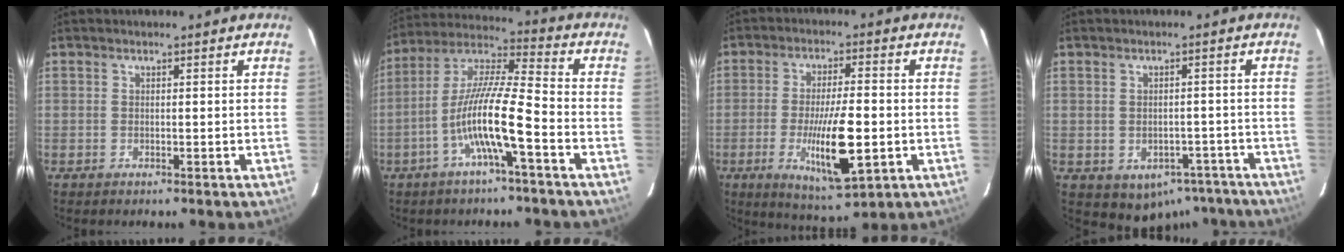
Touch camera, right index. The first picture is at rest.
{"total": 12.5, "force": [-4.5, 0.4, 11.6], "torque": [-0.228, 0.012, -0.089]}
{"total": 12.1, "force": [-2.9, 2.1, 11.6], "torque": [-0.201, -0.018, -0.042]}
{"total": 9.9, "force": [-6.0, 7.1, 3.5], "torque": [-0.044, 0.014, -0.069]}